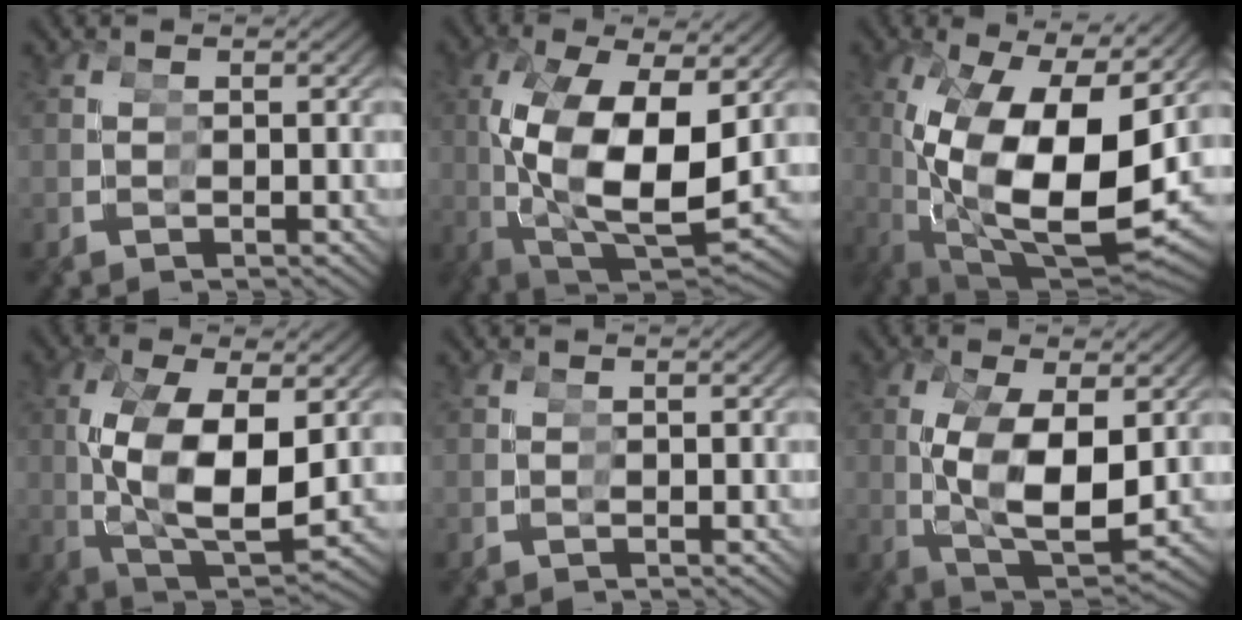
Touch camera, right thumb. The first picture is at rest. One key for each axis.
{"total": 14.7, "fx": -1.0, "fy": 8.9, "fz": 11.7, "tx": -0.250, "ty": -0.036, "tz": 0.015}
{"total": 16.4, "fx": -1.0, "fy": 9.7, "fz": 13.2, "tx": -0.279, "ty": -0.035, "tz": 0.019}
{"total": 10.4, "fx": -0.3, "fy": 5.9, "fz": 8.5, "tx": -0.191, "ty": -0.023, "tz": 0.020}
{"total": 0.0}
{"total": 8.6, "fx": -0.2, "fy": 4.8, "fz": 7.1, "tx": -0.161, "ty": -0.019, "tz": 0.016}